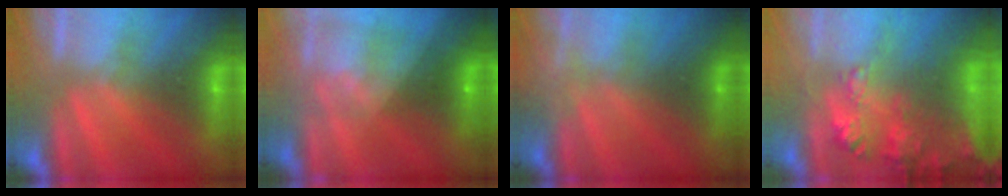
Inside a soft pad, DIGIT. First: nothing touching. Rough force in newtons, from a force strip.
{"total": 5.5}
{"total": 2.3}
{"total": 9.0}